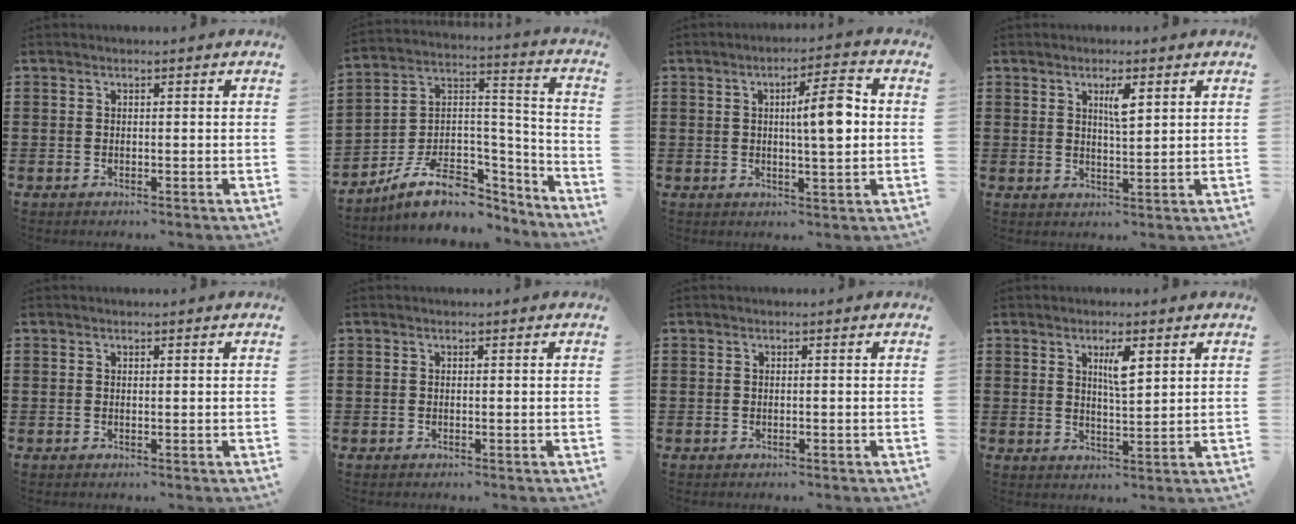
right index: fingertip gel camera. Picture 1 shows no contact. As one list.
[{"total": 10.4, "force": [-7.0, 5.5, 5.4], "torque": [-0.116, 0.018, -0.127]}, {"total": 7.2, "force": [0.8, 1.3, 7.0], "torque": [-0.113, -0.002, 0.007]}, {"total": 3.3, "force": [1.5, 0.7, 2.9], "torque": [-0.044, -0.002, 0.019]}, {"total": 0.0}, {"total": 0.0}, {"total": 0.0}, {"total": 3.9, "force": [1.8, 0.9, 3.4], "torque": [-0.056, -0.001, 0.025]}]